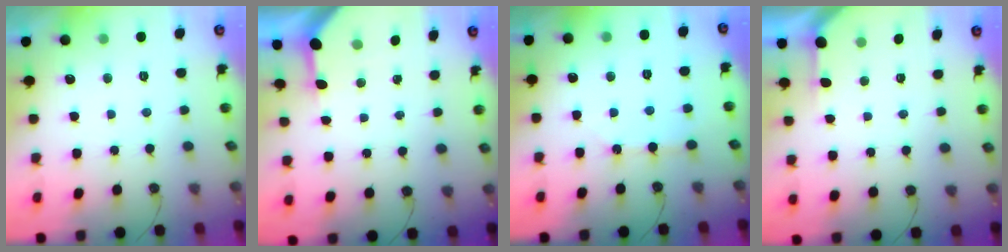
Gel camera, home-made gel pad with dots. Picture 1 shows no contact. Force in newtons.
{"total": 3.4, "press": 3.4, "slide": 0.3}
{"total": 4.9, "press": 4.9, "slide": 0.4}
{"total": 1.6, "press": 1.6, "slide": 0.2}